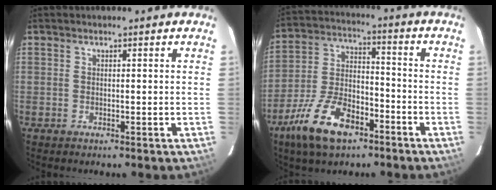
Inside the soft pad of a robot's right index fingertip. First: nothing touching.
{"total": 15.0, "force": [-9.2, 6.9, 9.5], "torque": [-0.207, -0.004, -0.167]}